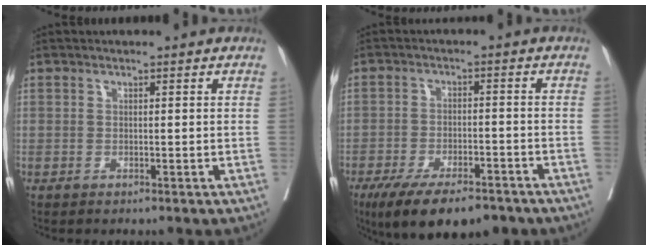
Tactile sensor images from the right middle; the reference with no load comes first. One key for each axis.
{"total": 13.0, "fx": -9.8, "fy": 4.3, "fz": 7.5, "tx": -0.119, "ty": -0.009, "tz": -0.151}